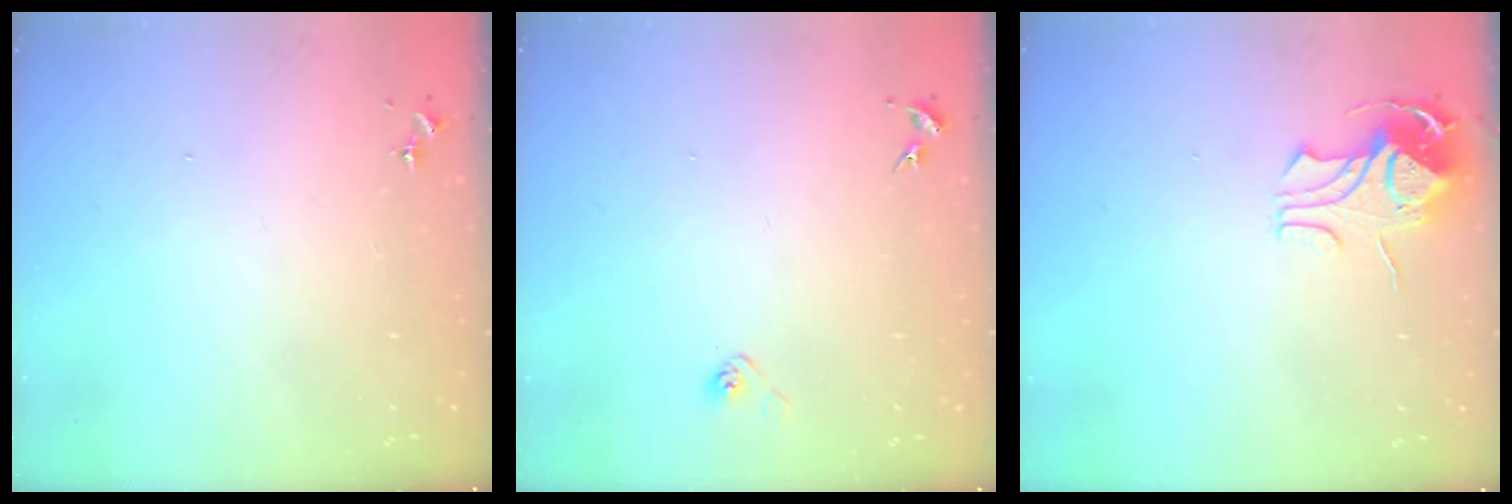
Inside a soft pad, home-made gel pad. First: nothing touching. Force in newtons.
{"total": 2.8, "press": 2.6, "slide": 1.1}
{"total": 8.9, "press": 8.9, "slide": 0.7}